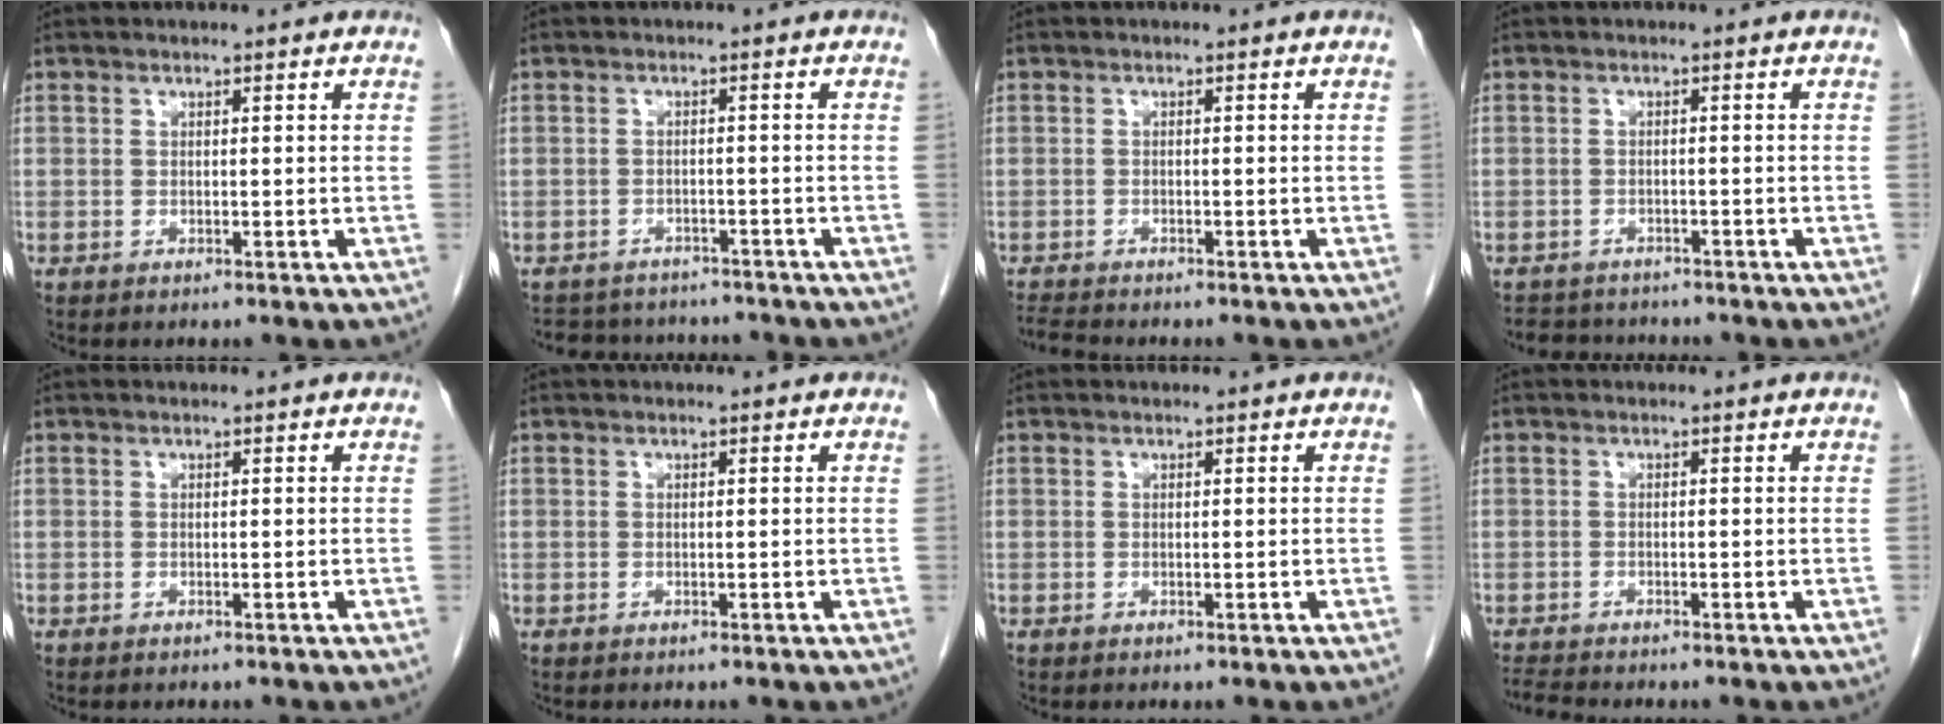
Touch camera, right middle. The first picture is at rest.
{"total": 8.3, "force": [-7.7, 2.9, 1.2], "torque": [-0.022, 0.010, -0.096]}
{"total": 2.4, "force": [-2.4, -0.2, 0.4], "torque": [-0.016, -0.015, -0.043]}
{"total": 5.1, "force": [-4.7, 1.8, 0.4], "torque": [-0.008, -0.003, -0.070]}
{"total": 0.7, "force": [-0.6, 0.3, 0.2], "torque": [-0.006, 0.000, -0.009]}
{"total": 0.0}
{"total": 0.0}
{"total": 2.4, "force": [-2.4, -0.3, 0.4], "torque": [-0.016, -0.015, -0.043]}